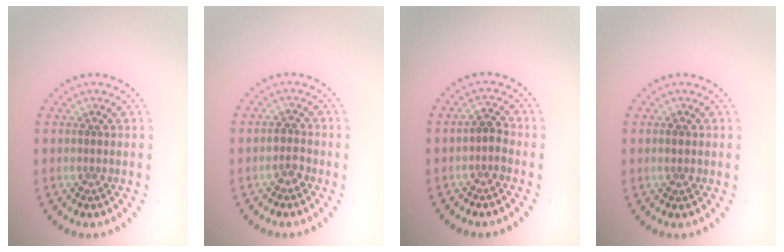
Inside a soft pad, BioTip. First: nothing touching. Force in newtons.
{"total": 1.4, "press": 1.3, "slide": 0.7}
{"total": 1.4, "press": 1.2, "slide": 0.7}
{"total": 1.3, "press": 1.2, "slide": 0.3}